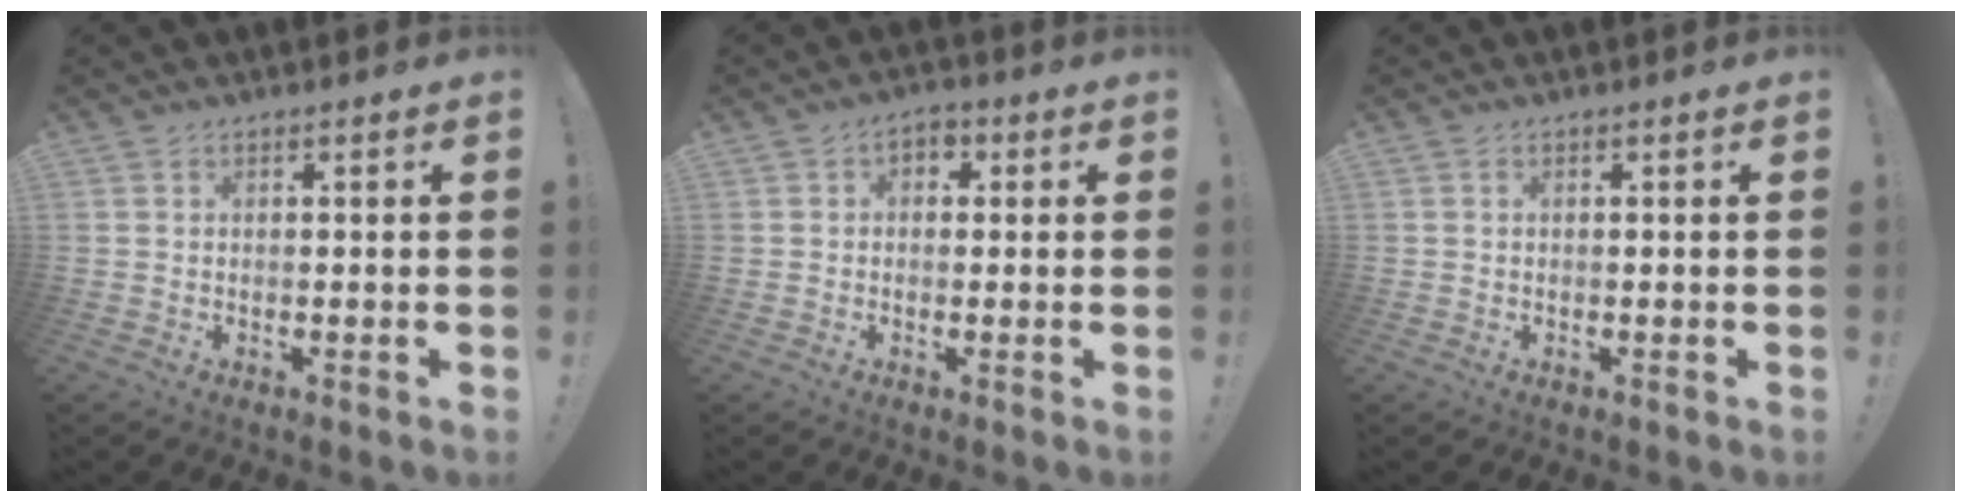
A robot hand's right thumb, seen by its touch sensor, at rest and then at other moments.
{"total": 3.2, "force": [-0.3, 2.6, 1.8], "torque": [-0.018, 0.004, -0.008]}
{"total": 0.0}